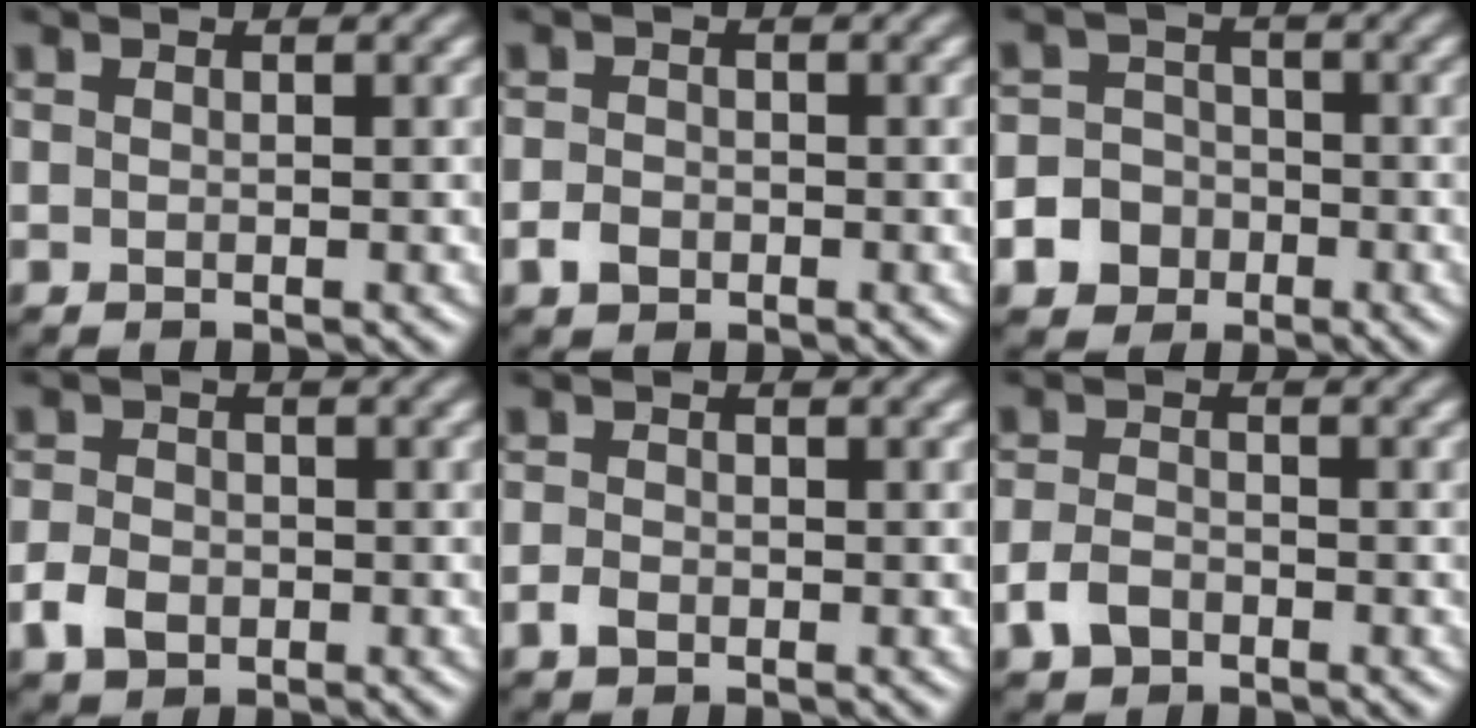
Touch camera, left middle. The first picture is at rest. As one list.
[{"total": 1.6, "force": [-1.2, 0.9, 0.4], "torque": [-0.003, 0.001, -0.023]}, {"total": 5.3, "force": [-3.0, 4.3, 0.6], "torque": [0.004, -0.009, -0.071]}, {"total": 2.9, "force": [-1.7, 1.9, 1.3], "torque": [-0.025, -0.003, -0.035]}, {"total": 1.3, "force": [-1.1, 0.6, 0.4], "torque": [-0.006, 0.000, -0.022]}, {"total": 2.4, "force": [-1.9, 1.2, 0.9], "torque": [-0.019, -0.001, -0.041]}]